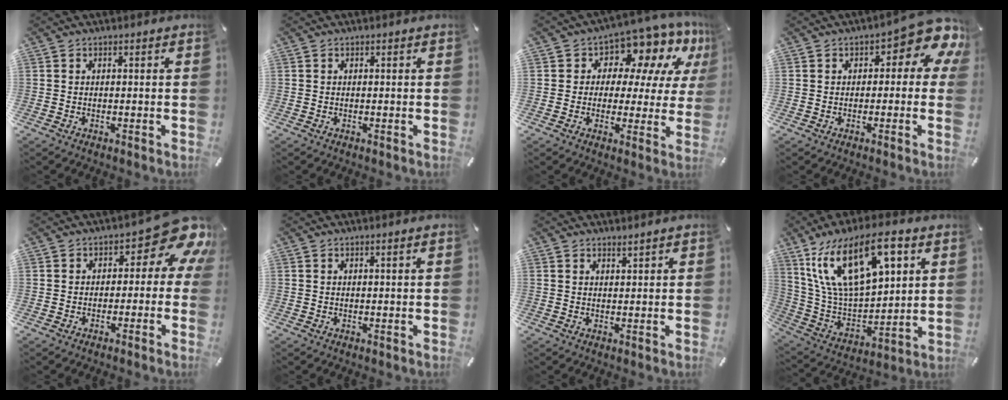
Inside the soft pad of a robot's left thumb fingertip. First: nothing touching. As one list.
[{"total": 0.0}, {"total": 9.5, "force": [6.6, 5.8, 3.4], "torque": [-0.059, -0.061, 0.118]}, {"total": 8.9, "force": [4.1, 4.0, 6.8], "torque": [-0.079, -0.032, 0.065]}, {"total": 10.3, "force": [3.9, 5.5, 7.8], "torque": [-0.085, -0.033, 0.065]}, {"total": 0.9, "force": [0.4, 0.0, 0.8], "torque": [-0.014, -0.001, 0.006]}, {"total": 1.3, "force": [1.2, 0.2, 0.4], "torque": [-0.008, -0.001, 0.022]}, {"total": 22.6, "force": [11.5, 11.6, 15.6], "torque": [-0.312, -0.048, 0.195]}]